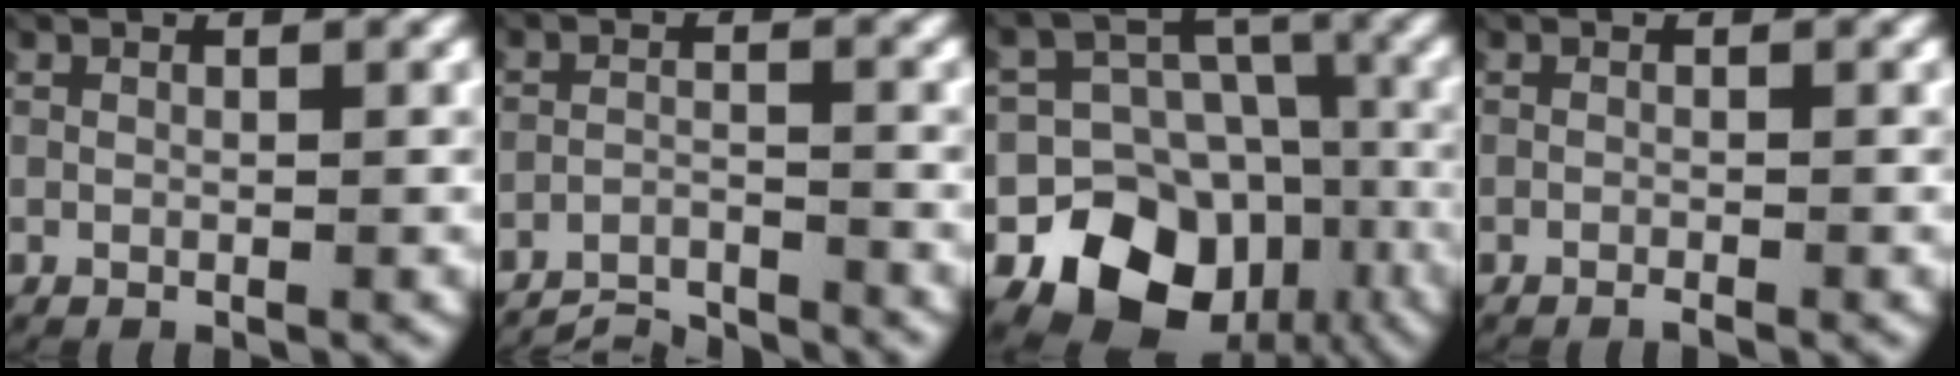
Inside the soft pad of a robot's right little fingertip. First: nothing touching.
{"total": 4.8, "force": [-4.7, 0.8, 0.4], "torque": [-0.010, -0.019, -0.077]}
{"total": 14.5, "force": [-6.0, 11.8, 6.0], "torque": [-0.123, -0.052, -0.097]}
{"total": 0.5, "force": [-0.5, -0.2, 0.1], "torque": [-0.005, -0.003, -0.008]}